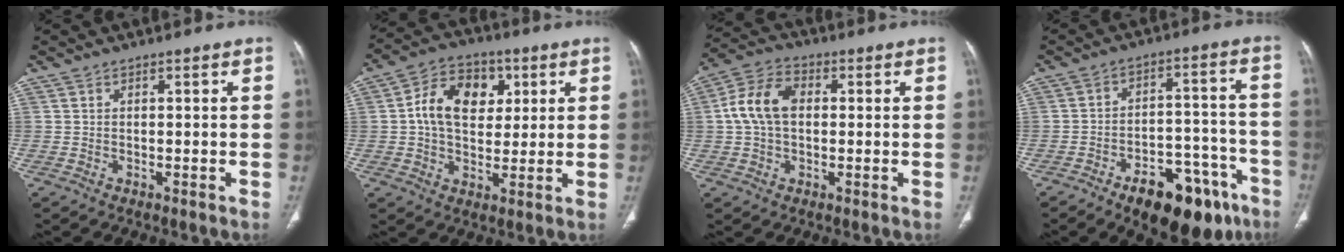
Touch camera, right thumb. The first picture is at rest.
{"total": 12.4, "force": [2.7, 8.8, 8.3], "torque": [-0.113, 0.006, 0.038]}
{"total": 9.8, "force": [0.9, 6.6, 7.2], "torque": [-0.144, 0.026, 0.011]}
{"total": 18.0, "force": [-11.1, 8.2, 11.6], "torque": [-0.106, 0.078, -0.157]}